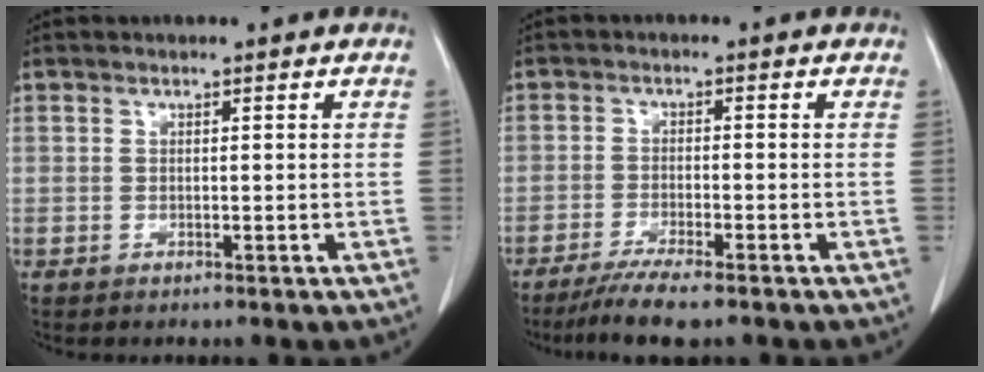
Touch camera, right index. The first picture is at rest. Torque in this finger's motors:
{"motor_torque": [0.51, -0.49, 0.22, 0.07]}